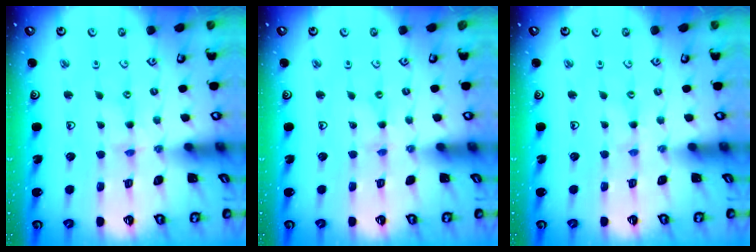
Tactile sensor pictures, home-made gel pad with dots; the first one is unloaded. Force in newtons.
{"total": 0.0}
{"total": 0.7, "press": 0.7, "slide": 0.1}